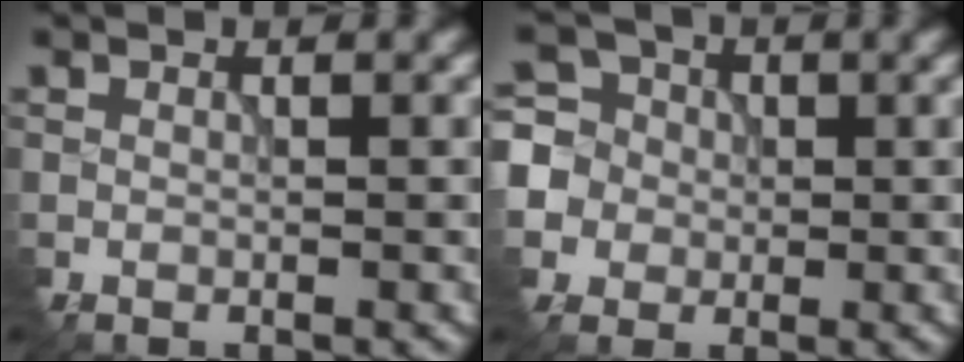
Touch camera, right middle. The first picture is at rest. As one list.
[{"total": 6.1, "force": [-0.3, 5.9, 1.6], "torque": [-0.052, 0.039, -0.030]}]